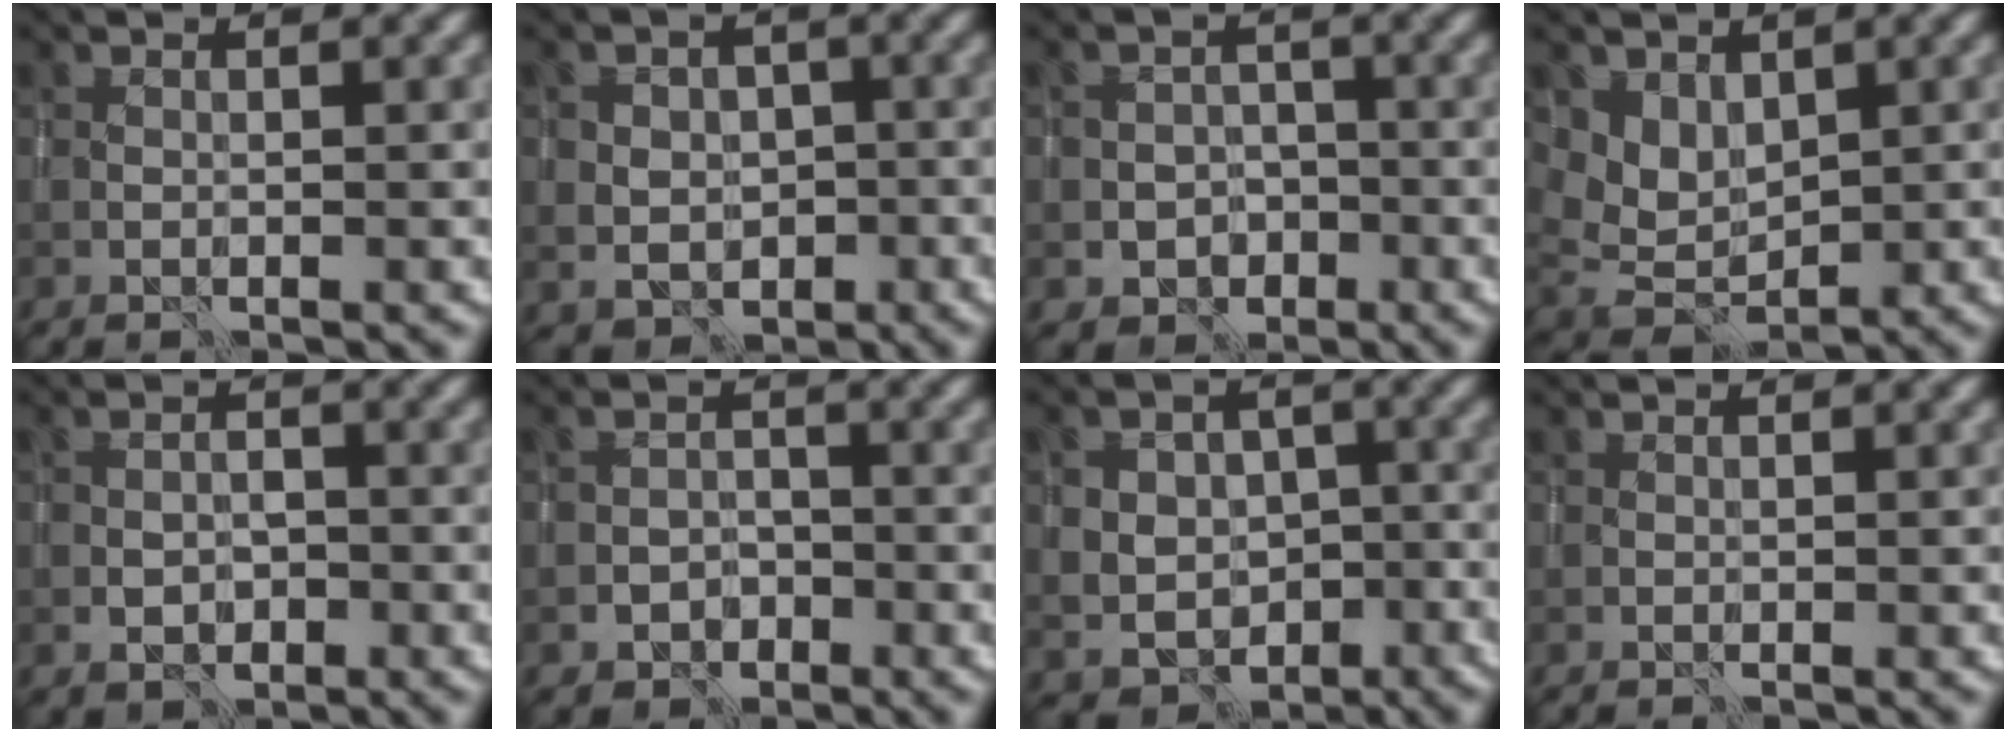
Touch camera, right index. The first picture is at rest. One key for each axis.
{"total": 3.5, "fx": -0.3, "fy": 3.1, "fz": 1.7, "tx": -0.012, "ty": 0.004, "tz": -0.005}
{"total": 2.9, "fx": -1.2, "fy": 2.5, "fz": 0.9, "tx": -0.006, "ty": 0.001, "tz": -0.021}
{"total": 2.6, "fx": 1.5, "fy": 1.9, "fz": 1.0, "tx": -0.021, "ty": -0.008, "tz": 0.032}
{"total": 2.1, "fx": -0.8, "fy": 1.6, "fz": 1.2, "tx": -0.016, "ty": 0.003, "tz": -0.012}
{"total": 2.2, "fx": -1.3, "fy": 1.7, "fz": 0.6, "tx": -0.002, "ty": 0.005, "tz": -0.024}
{"total": 7.1, "fx": -1.1, "fy": 6.1, "fz": 3.5, "tx": -0.039, "ty": 0.015, "tz": -0.030}
{"total": 0.0}